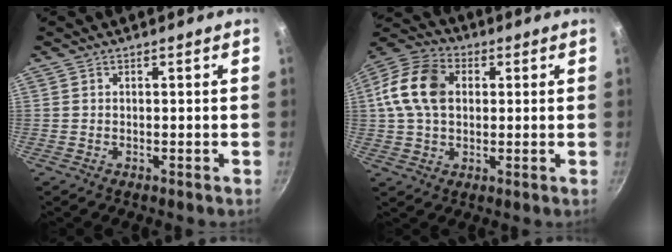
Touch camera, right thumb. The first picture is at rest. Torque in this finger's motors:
{"motor_torque": [2.51, 2.49, 1.11, -0.71, 0.25]}